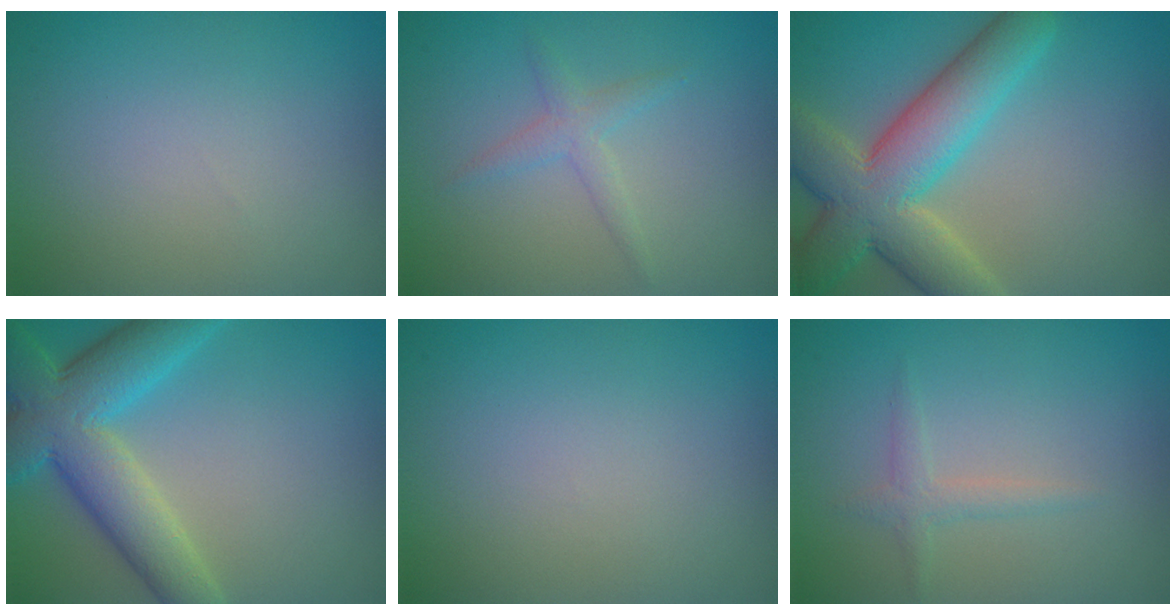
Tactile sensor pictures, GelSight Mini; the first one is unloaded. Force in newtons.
{"total": 1.6, "press": 1.6, "slide": 0.1}
{"total": 9.0, "press": 9.0, "slide": 0.4}
{"total": 8.6, "press": 8.5, "slide": 0.5}
{"total": 0.0}
{"total": 1.3, "press": 1.3, "slide": 0.1}